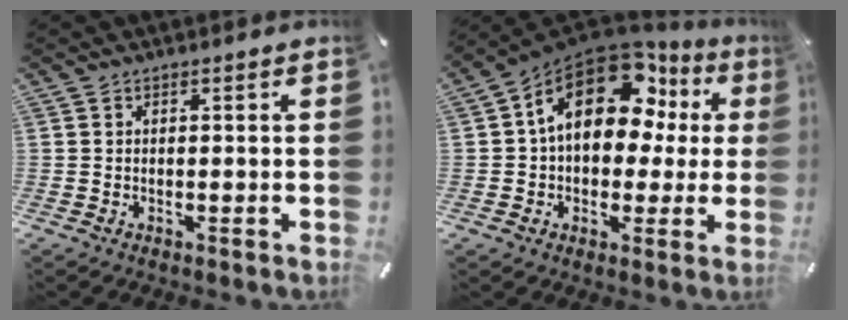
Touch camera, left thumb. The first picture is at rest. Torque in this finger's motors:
{"motor_torque": [2.40, 2.61, 2.45, -0.32, 0.26]}